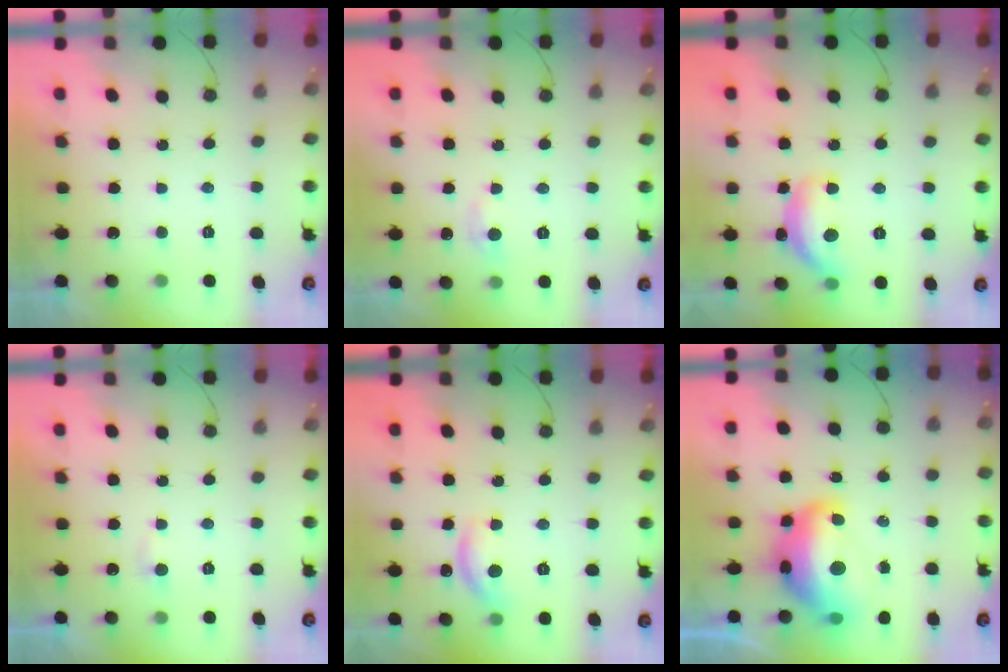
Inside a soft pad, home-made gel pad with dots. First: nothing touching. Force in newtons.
{"total": 5.0, "press": 5.0, "slide": 0.6}
{"total": 13.5, "press": 13.5, "slide": 0.9}
{"total": 3.4, "press": 3.4, "slide": 0.4}
{"total": 11.0, "press": 11.0, "slide": 0.7}
{"total": 18.6, "press": 18.6, "slide": 1.6}